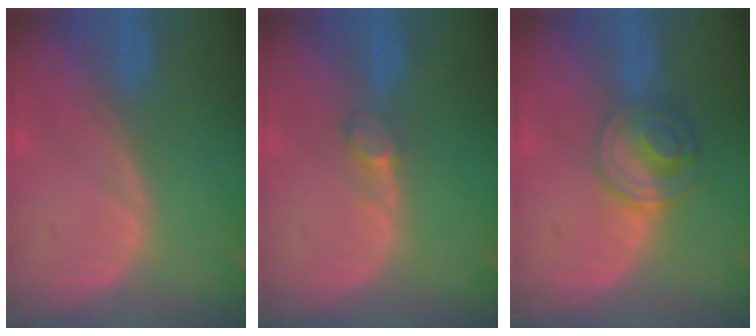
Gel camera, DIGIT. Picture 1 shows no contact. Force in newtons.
{"total": 2.0, "press": 1.9, "slide": 0.2}
{"total": 6.2, "press": 5.4, "slide": 3.0}